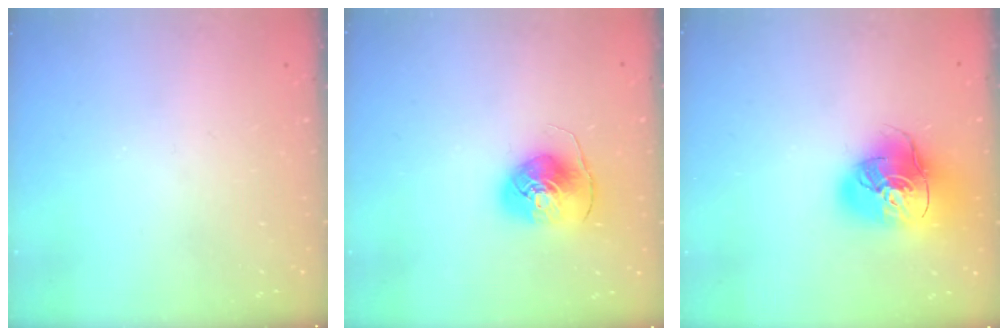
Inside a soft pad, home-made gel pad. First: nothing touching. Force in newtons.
{"total": 9.2, "press": 9.1, "slide": 1.0}
{"total": 19.6, "press": 19.4, "slide": 2.7}